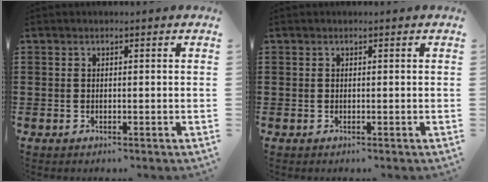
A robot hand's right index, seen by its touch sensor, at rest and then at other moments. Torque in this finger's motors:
{"motor_torque": [0.00, 0.00, 0.00, 0.00]}